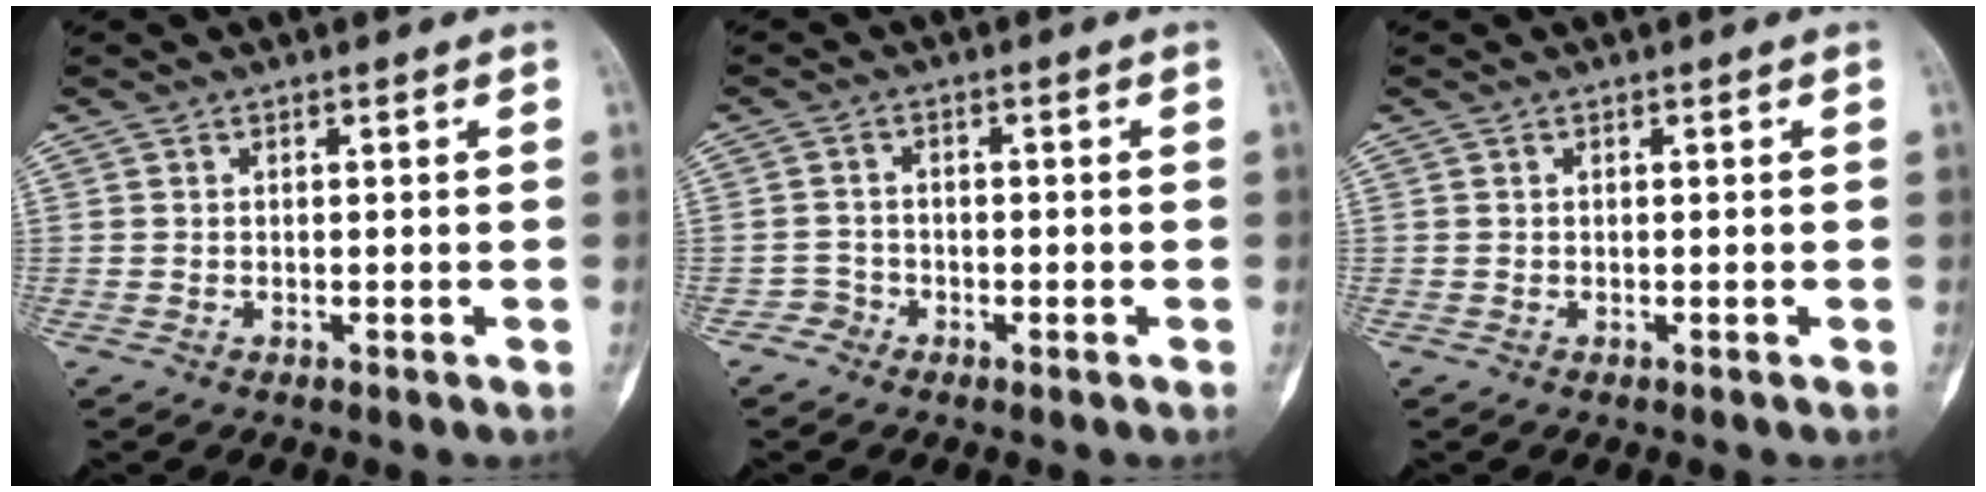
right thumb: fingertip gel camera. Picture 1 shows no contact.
{"total": 2.2, "force": [-1.4, 1.6, -0.3], "torque": [0.017, 0.010, -0.034]}
{"total": 0.0}